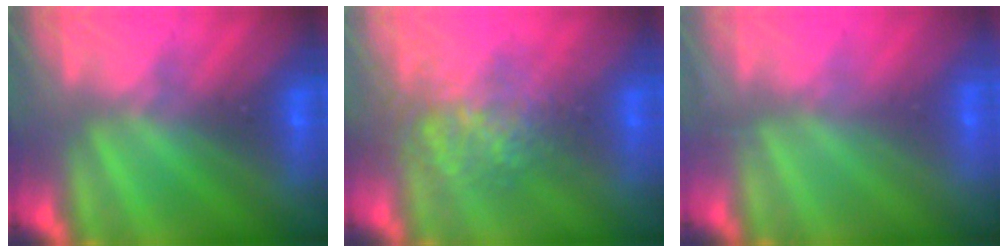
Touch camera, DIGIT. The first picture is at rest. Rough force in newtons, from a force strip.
{"total": 3.7}
{"total": 2.4}